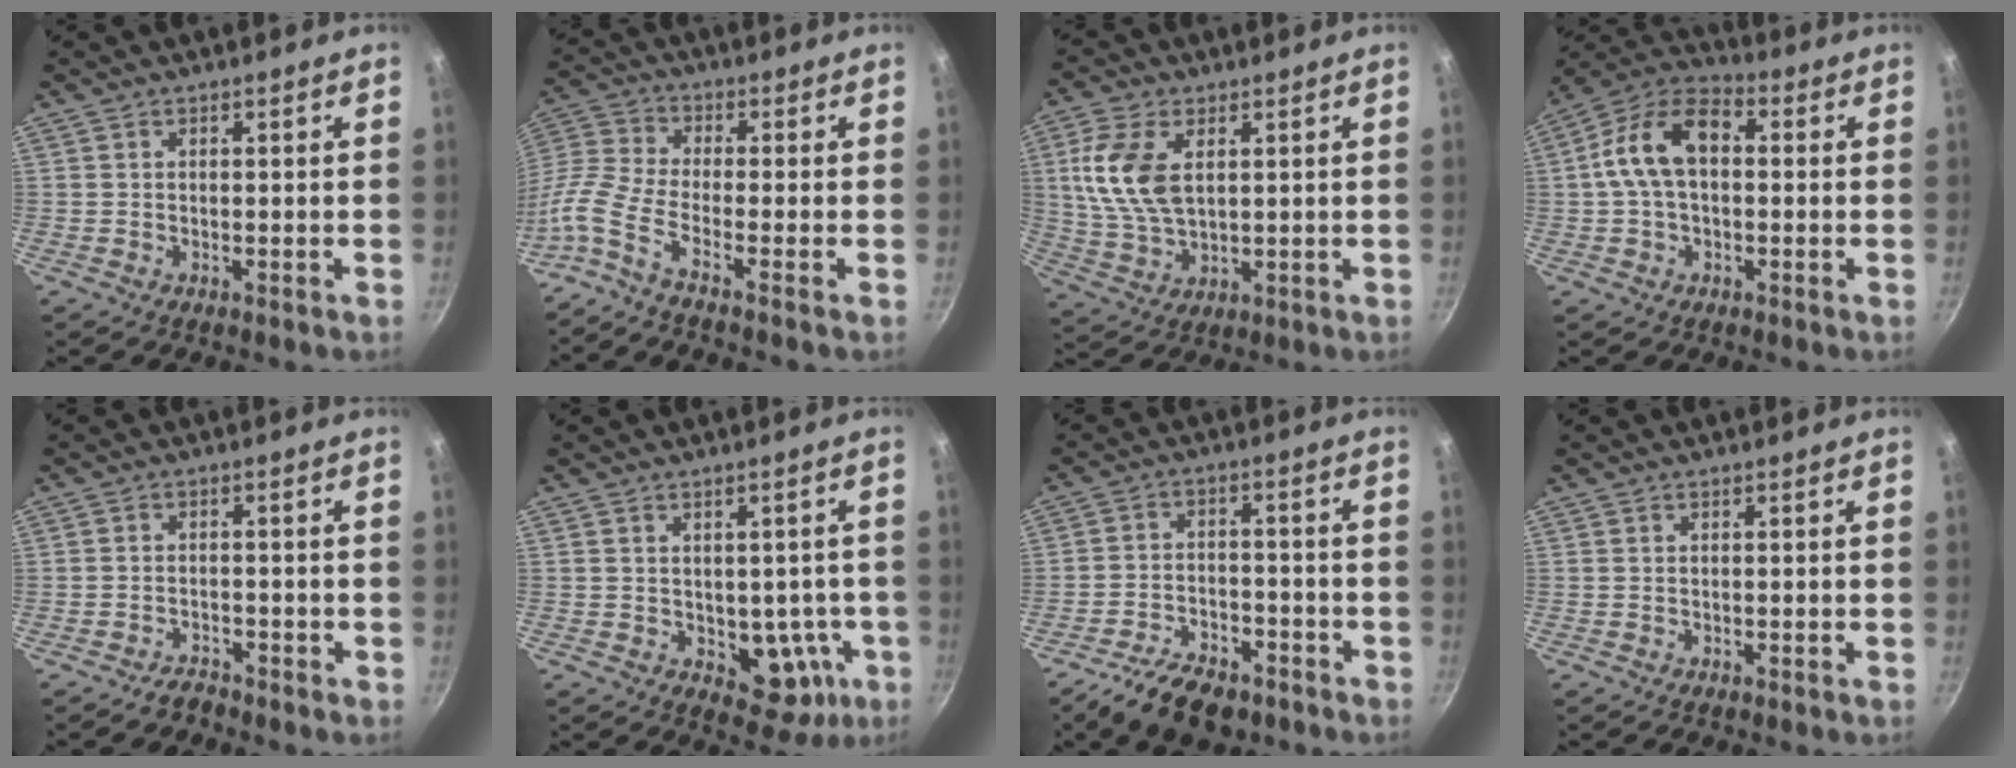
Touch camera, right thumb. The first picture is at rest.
{"total": 8.9, "force": [-4.7, 2.1, 7.3], "torque": [-0.181, 0.026, -0.117]}
{"total": 11.5, "force": [2.9, 6.6, 8.9], "torque": [-0.177, -0.010, 0.062]}
{"total": 12.6, "force": [1.0, 8.0, 9.8], "torque": [-0.160, 0.038, -0.002]}
{"total": 2.3, "force": [-2.0, 1.0, 0.3], "torque": [0.007, 0.028, -0.029]}
{"total": 9.4, "force": [-1.6, 6.4, 6.7], "torque": [-0.037, 0.005, -0.009]}
{"total": 10.7, "force": [-7.2, 5.4, 5.7], "torque": [-0.090, 0.045, -0.120]}
{"total": 0.0}